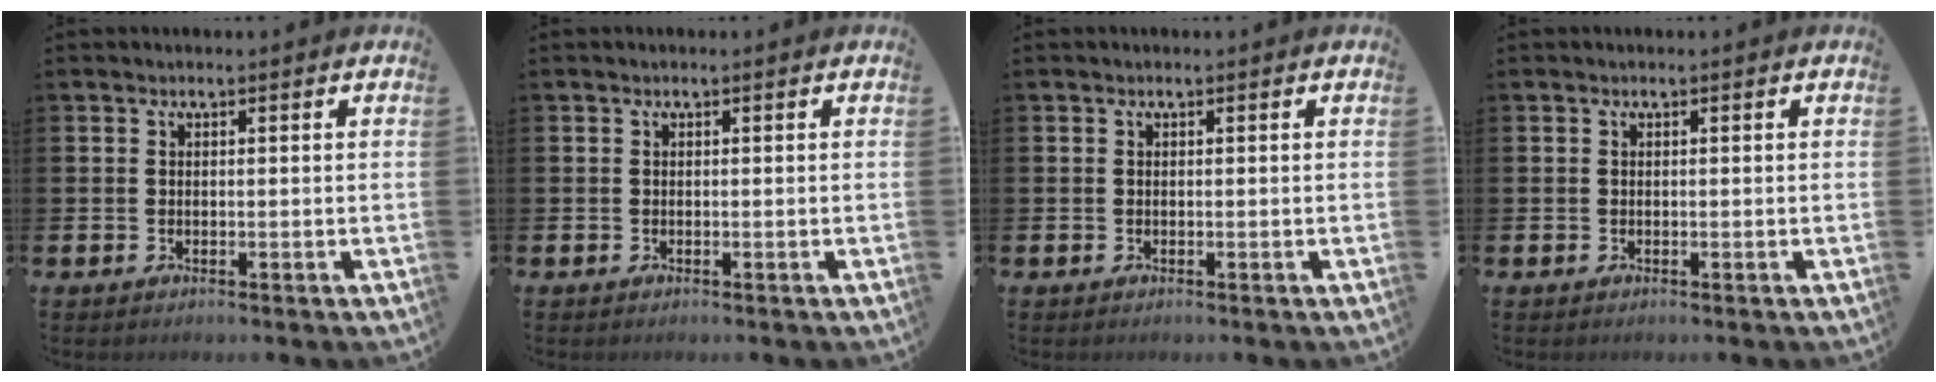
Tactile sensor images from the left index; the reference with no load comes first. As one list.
[{"total": 0.0}, {"total": 0.0}, {"total": 0.0}]